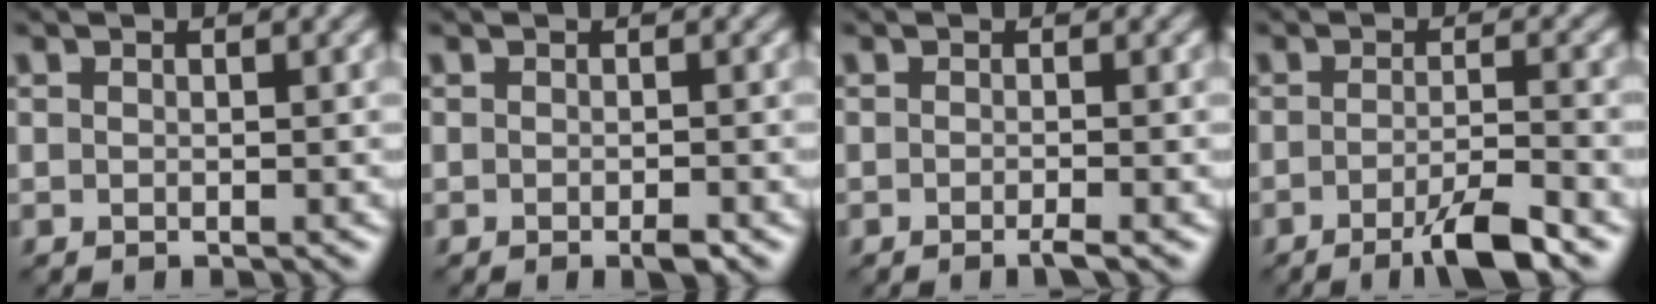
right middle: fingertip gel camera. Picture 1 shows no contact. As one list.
[{"total": 1.3, "force": [-0.7, 0.2, 1.1], "torque": [-0.016, -0.004, -0.012]}, {"total": 1.2, "force": [-0.7, 0.1, 1.0], "torque": [-0.015, -0.003, -0.017]}, {"total": 4.7, "force": [-2.5, 0.8, 3.9], "torque": [-0.063, -0.002, -0.051]}]